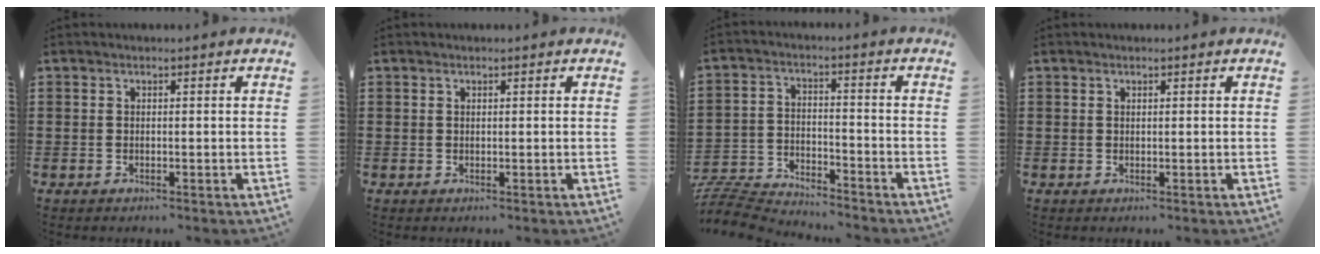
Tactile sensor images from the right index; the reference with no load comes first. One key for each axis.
{"total": 0.0}
{"total": 7.1, "fx": -7.0, "fy": 0.9, "fz": 0.8, "tx": -0.031, "ty": 0.009, "tz": -0.143}
{"total": 0.0}